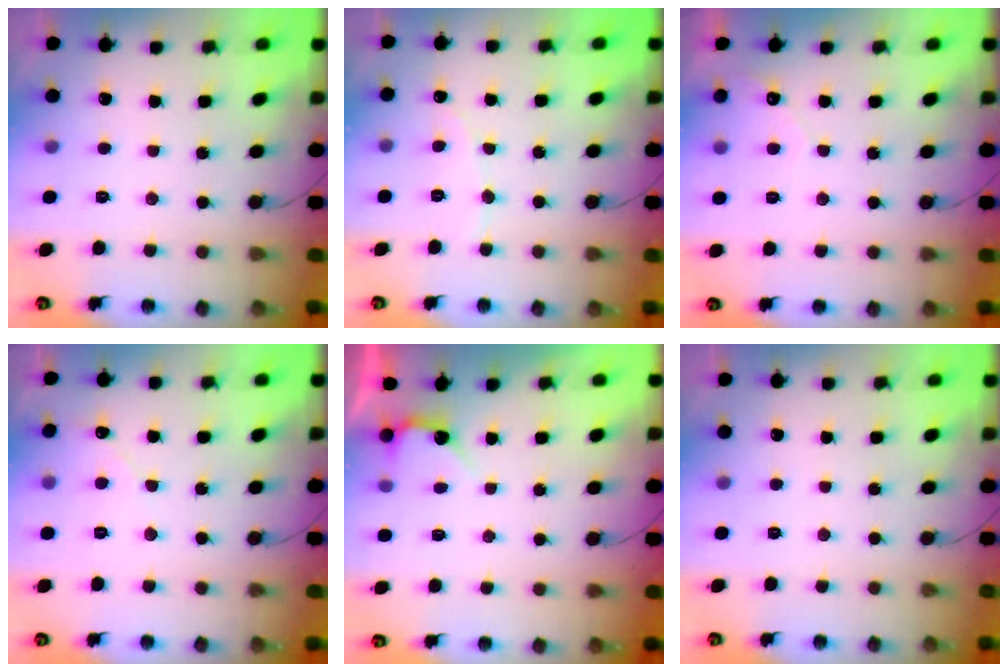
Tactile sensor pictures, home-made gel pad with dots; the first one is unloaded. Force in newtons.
{"total": 2.6, "press": 2.6, "slide": 0.2}
{"total": 2.7, "press": 2.7, "slide": 0.2}
{"total": 2.7, "press": 2.7, "slide": 0.3}
{"total": 2.8, "press": 2.8, "slide": 0.2}
{"total": 0.0}